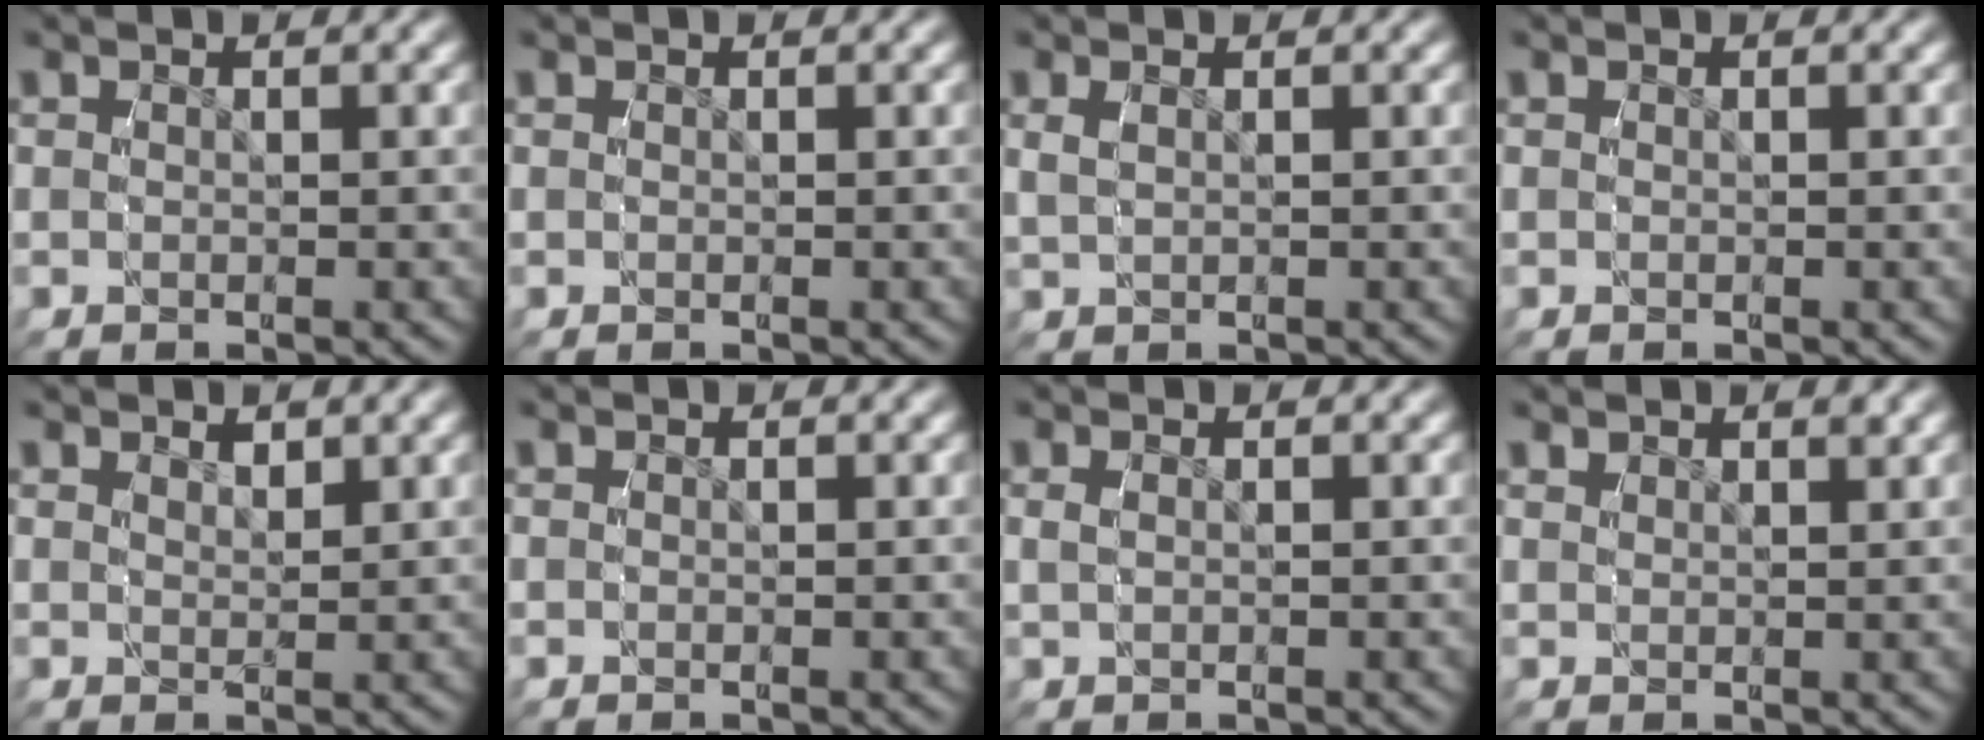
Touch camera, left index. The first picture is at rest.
{"total": 0.0}
{"total": 0.9, "force": [0.4, 0.5, 0.6], "torque": [-0.016, 0.001, 0.012]}
{"total": 0.0}
{"total": 0.8, "force": [0.8, -0.1, 0.0], "torque": [0.008, -0.004, 0.018]}
{"total": 0.0}
{"total": 0.5, "force": [0.1, 0.3, 0.4], "torque": [-0.010, -0.002, 0.007]}
{"total": 1.1, "force": [1.1, -0.2, 0.0], "torque": [0.008, -0.001, 0.023]}